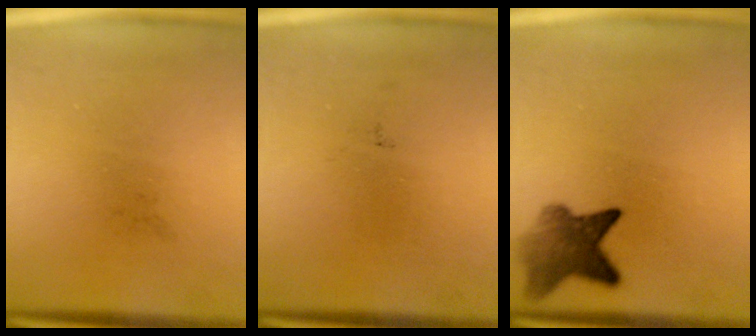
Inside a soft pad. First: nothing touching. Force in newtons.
{"total": 0.0}
{"total": 5.9}